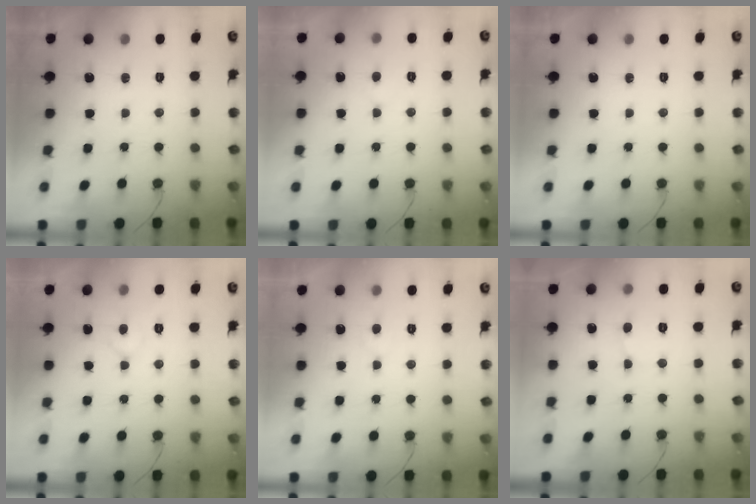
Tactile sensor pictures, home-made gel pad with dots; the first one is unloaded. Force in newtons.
{"total": 2.0, "press": 2.0, "slide": 0.2}
{"total": 0.0}
{"total": 4.6, "press": 4.6, "slide": 0.4}
{"total": 4.4, "press": 4.4, "slide": 0.4}
{"total": 2.2, "press": 2.2, "slide": 0.2}